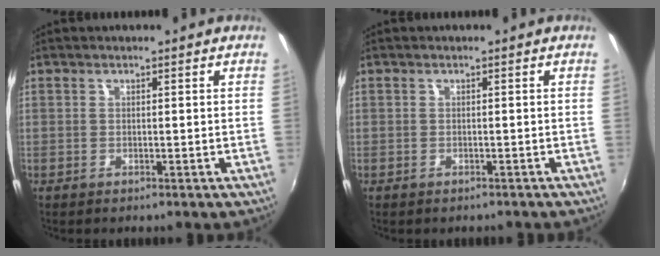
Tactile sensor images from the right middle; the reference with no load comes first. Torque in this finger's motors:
{"motor_torque": [0.94, -1.21, 0.03, 0.00]}